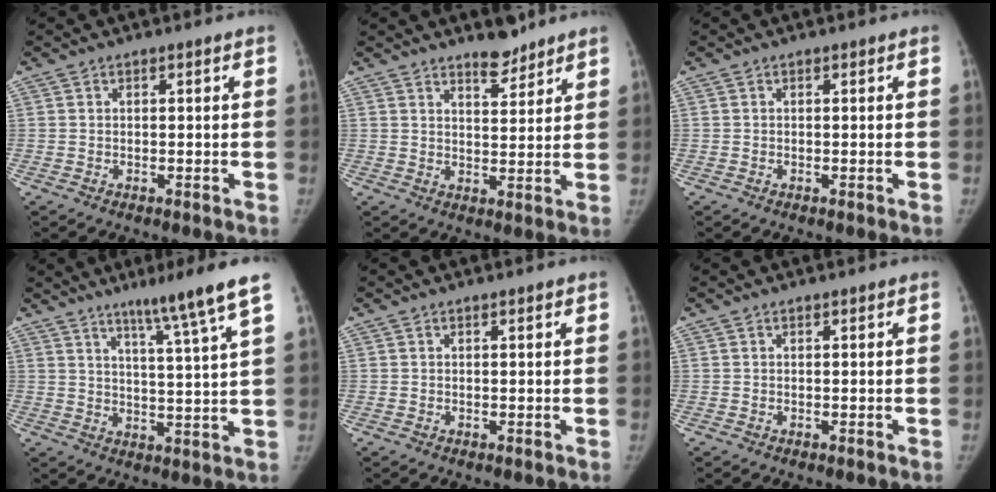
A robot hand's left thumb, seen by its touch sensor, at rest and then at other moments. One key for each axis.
{"total": 4.2, "fx": 3.5, "fy": 1.6, "fz": 1.5, "tx": -0.003, "ty": -0.027, "tz": 0.055}
{"total": 0.0}
{"total": 10.6, "fx": 6.9, "fy": -0.7, "fz": 8.0, "tx": -0.116, "ty": -0.038, "tz": 0.103}
{"total": 0.5, "fx": 0.3, "fy": 0.1, "fz": 0.4, "tx": -0.001, "ty": 0.003, "tz": 0.003}
{"total": 0.0}